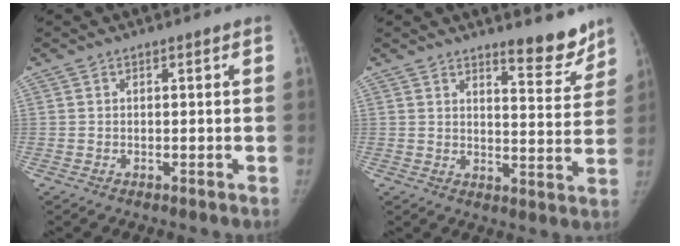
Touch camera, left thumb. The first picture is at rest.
{"total": 7.5, "force": [6.3, 1.9, 3.6], "torque": [-0.016, -0.054, 0.090]}